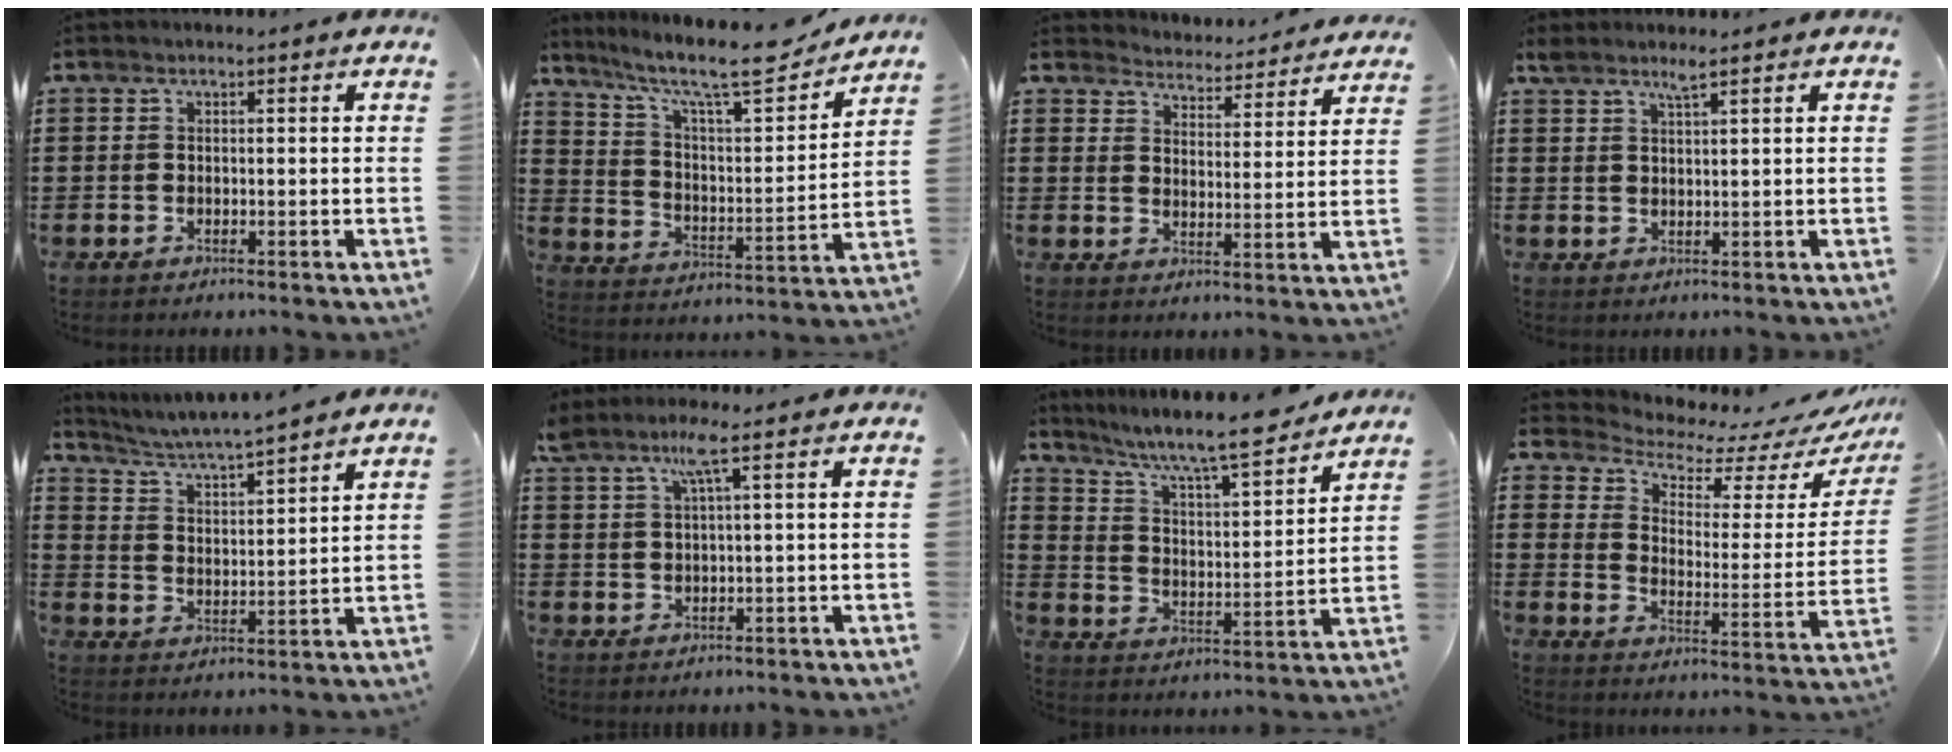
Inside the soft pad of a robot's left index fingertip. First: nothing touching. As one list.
[{"total": 10.8, "force": [8.7, 1.6, 6.1], "torque": [-0.134, -0.056, 0.141]}, {"total": 4.3, "force": [4.3, 0.0, -0.5], "torque": [-0.006, -0.038, 0.071]}, {"total": 2.0, "force": [1.7, 0.0, 1.1], "torque": [-0.025, -0.001, 0.031]}, {"total": 4.4, "force": [4.2, -0.6, 1.2], "torque": [-0.045, -0.035, 0.067]}, {"total": 3.9, "force": [2.3, -0.1, 3.1], "torque": [-0.068, 0.000, 0.038]}, {"total": 8.0, "force": [7.1, 0.3, 3.7], "torque": [-0.098, -0.045, 0.116]}, {"total": 4.8, "force": [4.3, 1.6, 1.5], "torque": [-0.042, -0.041, 0.065]}]